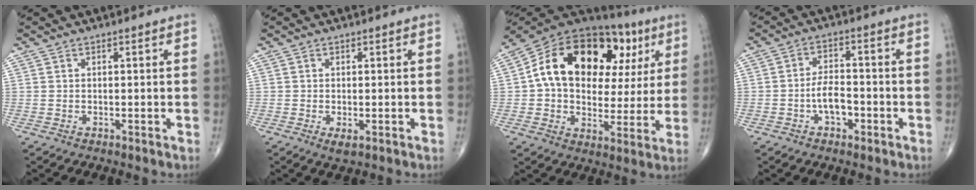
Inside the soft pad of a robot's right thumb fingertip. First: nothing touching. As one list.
[{"total": 2.0, "force": [-0.7, 0.9, 1.7], "torque": [-0.029, -0.004, -0.009]}, {"total": 25.4, "force": [6.9, 16.1, 18.4], "torque": [-0.254, 0.035, 0.106]}, {"total": 5.5, "force": [-2.0, 3.2, 4.0], "torque": [-0.056, 0.022, -0.040]}]